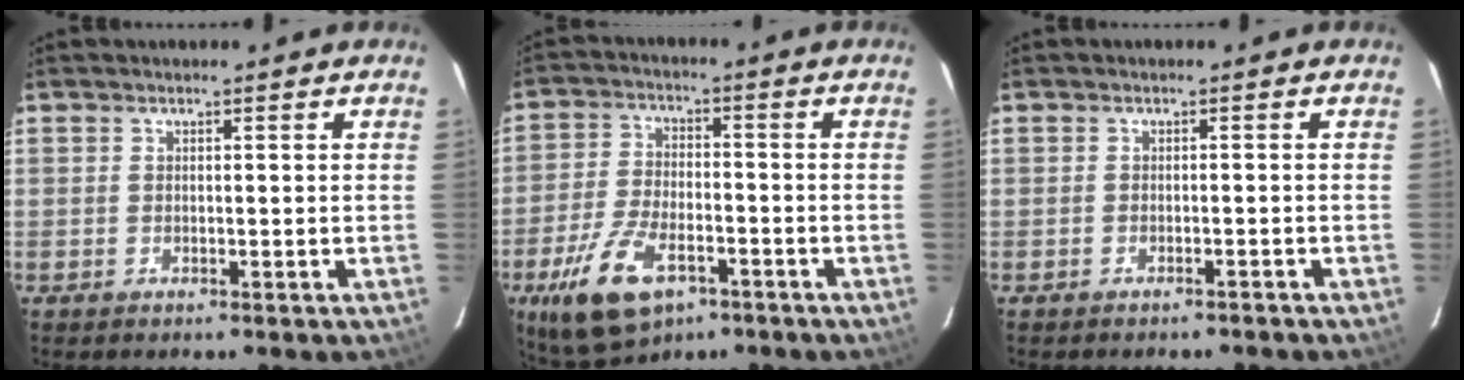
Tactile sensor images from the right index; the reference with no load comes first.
{"total": 13.8, "force": [-7.3, 6.7, 9.6], "torque": [-0.210, -0.020, -0.130]}
{"total": 1.5, "force": [-1.5, 0.1, 0.3], "torque": [-0.011, 0.005, -0.017]}